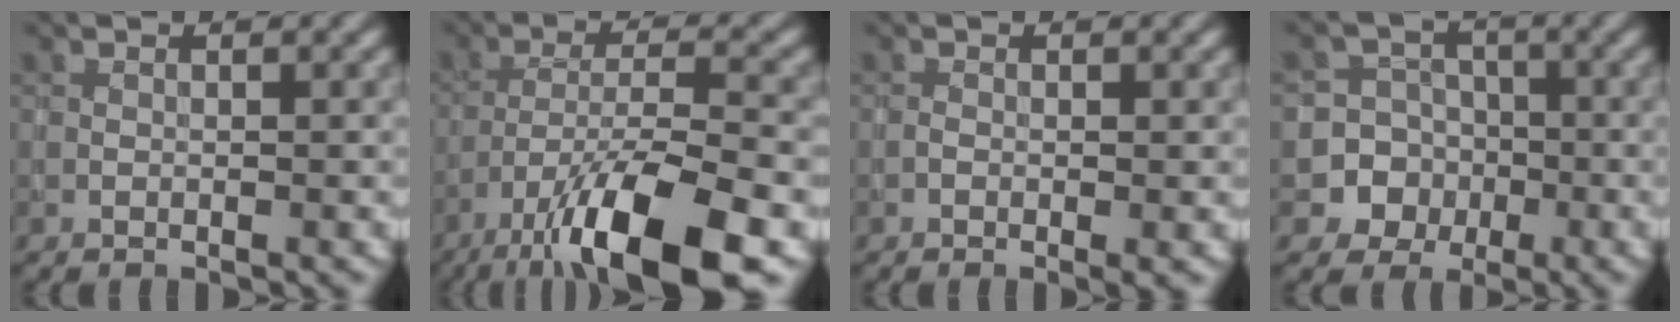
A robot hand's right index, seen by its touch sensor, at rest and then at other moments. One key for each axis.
{"total": 11.9, "fx": -7.2, "fy": 3.4, "fz": 8.8, "tx": -0.162, "ty": -0.008, "tz": -0.128}
{"total": 1.1, "fx": -0.4, "fy": 0.3, "fz": 1.0, "tx": -0.020, "ty": -0.003, "tz": -0.008}
{"total": 8.9, "fx": -3.0, "fy": 8.3, "fz": 0.5, "tx": -0.009, "ty": -0.006, "tz": -0.065}